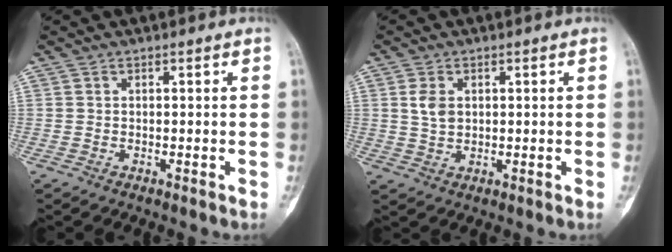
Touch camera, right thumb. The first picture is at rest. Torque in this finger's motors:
{"motor_torque": [-0.25, 0.26, 0.55, 0.09, 0.00]}